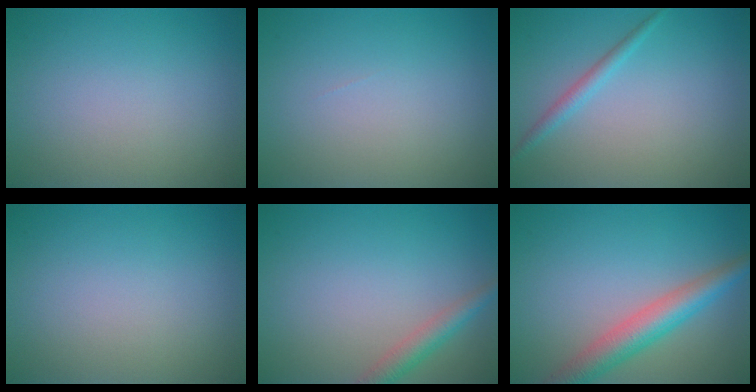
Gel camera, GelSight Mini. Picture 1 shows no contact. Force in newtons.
{"total": 0.0}
{"total": 1.4, "press": 1.4, "slide": 0.0}
{"total": 0.0}
{"total": 2.4, "press": 2.4, "slide": 0.1}
{"total": 4.8, "press": 4.8, "slide": 0.2}